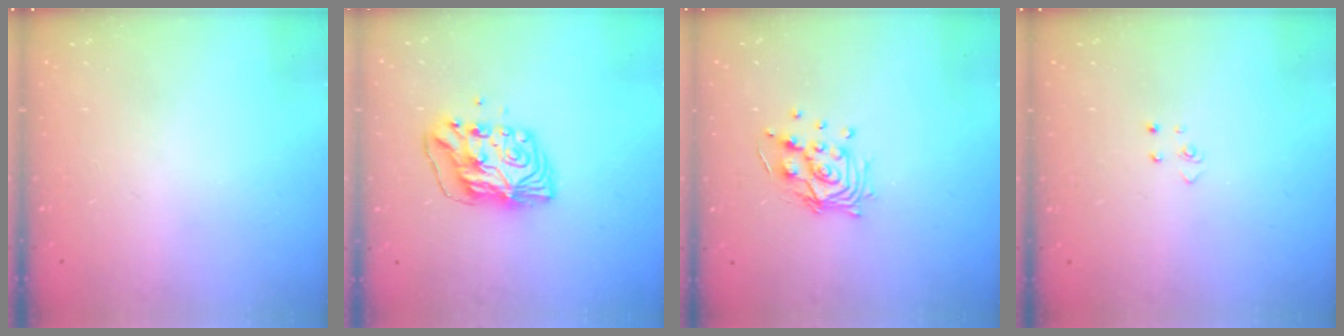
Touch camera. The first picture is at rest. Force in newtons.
{"total": 9.3, "press": 9.3, "slide": 0.8}
{"total": 11.5, "press": 11.4, "slide": 1.0}
{"total": 2.8, "press": 2.8, "slide": 0.3}